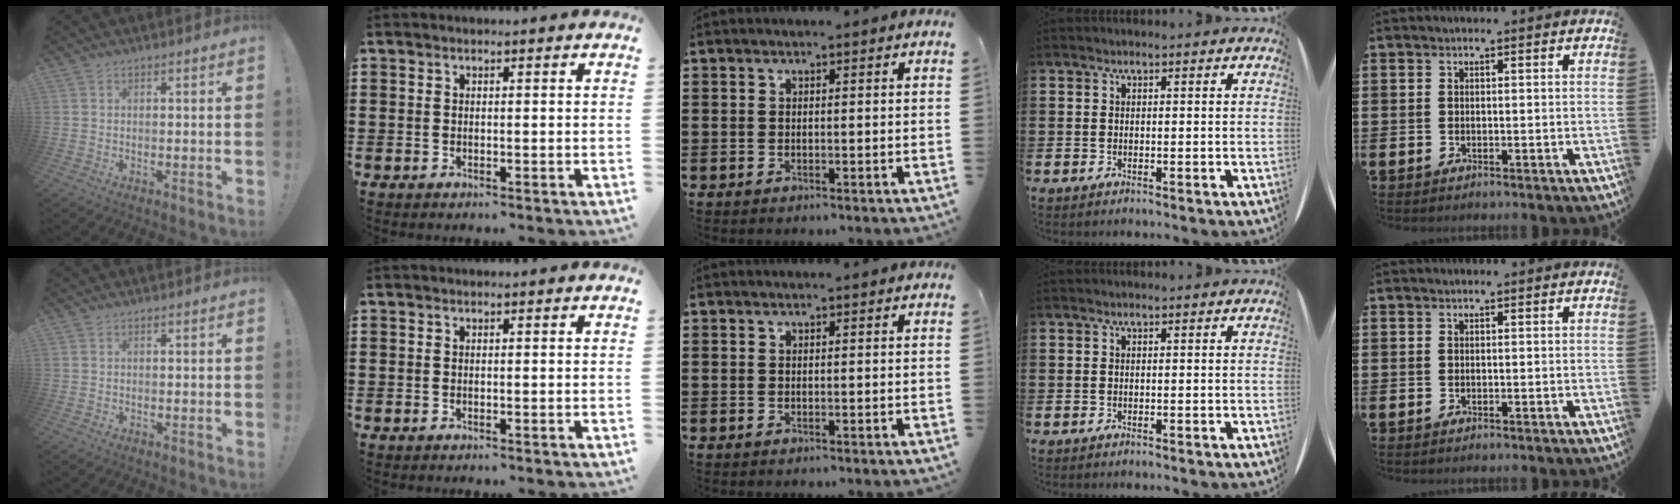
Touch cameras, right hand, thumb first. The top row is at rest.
{}